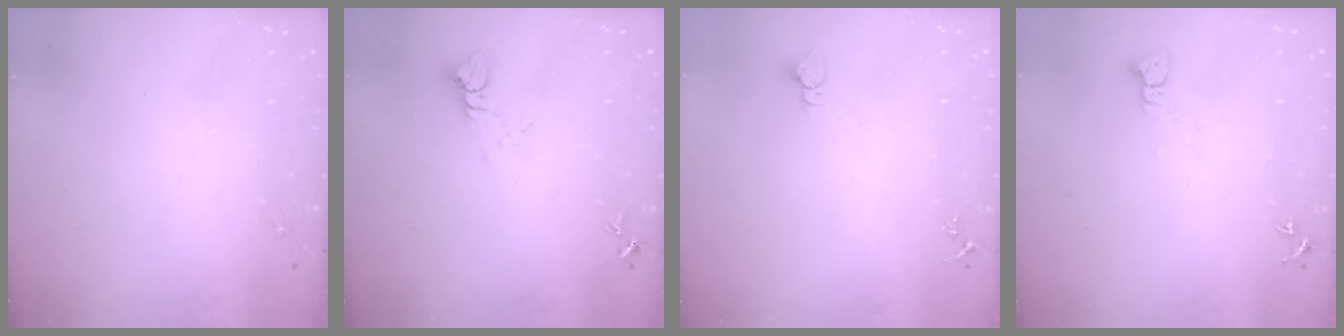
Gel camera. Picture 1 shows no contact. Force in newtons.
{"total": 5.0, "press": 5.0, "slide": 0.4}
{"total": 2.7, "press": 2.7, "slide": 0.1}
{"total": 2.2, "press": 2.2, "slide": 0.2}